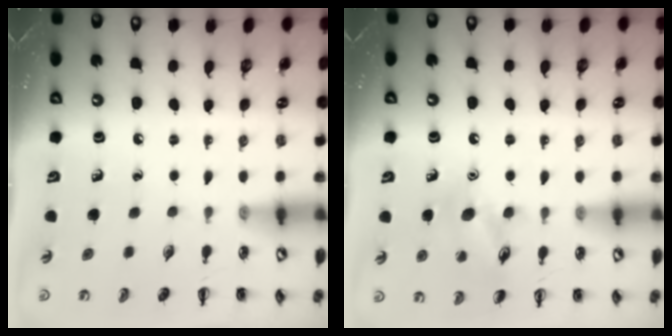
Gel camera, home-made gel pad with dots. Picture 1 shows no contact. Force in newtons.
{"total": 11.6, "press": 11.5, "slide": 1.7}